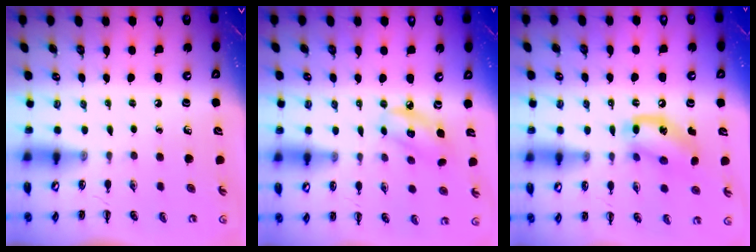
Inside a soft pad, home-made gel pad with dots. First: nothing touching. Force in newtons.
{"total": 6.3, "press": 6.1, "slide": 1.2}
{"total": 13.9, "press": 13.7, "slide": 2.5}